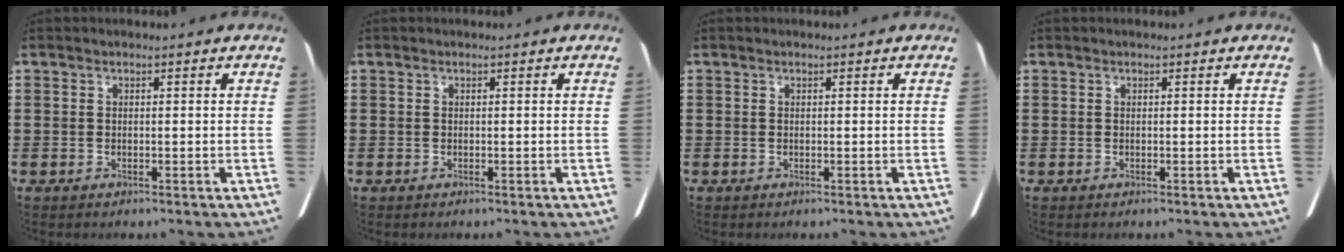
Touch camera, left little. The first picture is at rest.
{"total": 0.0}
{"total": 0.0}
{"total": 0.0}